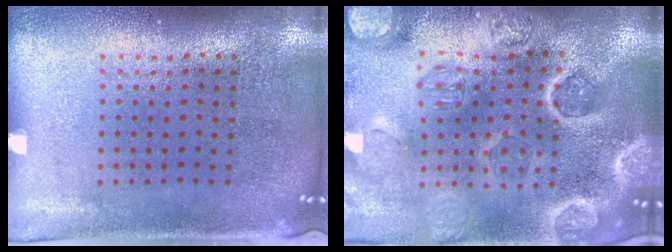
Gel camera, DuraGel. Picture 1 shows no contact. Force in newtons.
{"total": 5.1, "press": 4.4, "slide": 2.5}